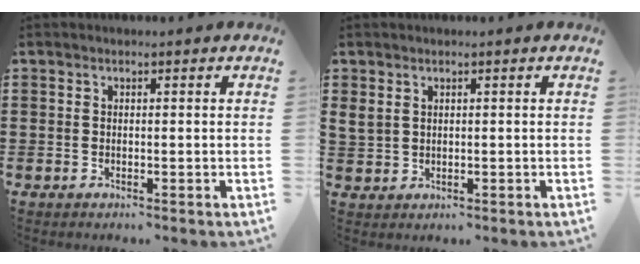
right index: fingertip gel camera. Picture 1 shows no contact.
{"total": 1.6, "force": [1.1, 1.0, 0.7], "torque": [-0.018, 0.002, 0.020]}